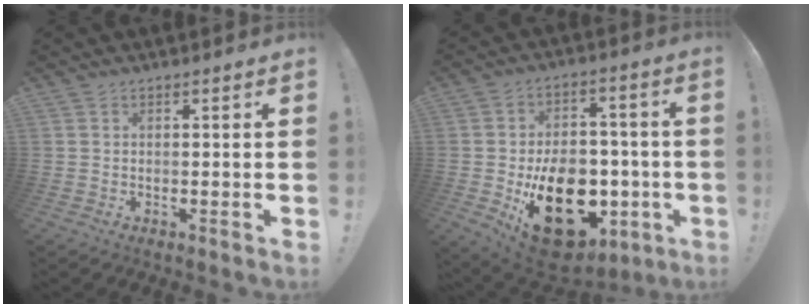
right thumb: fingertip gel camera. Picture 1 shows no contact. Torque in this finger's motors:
{"motor_torque": [0.67, 1.95, 1.55, -1.22, 0.56]}